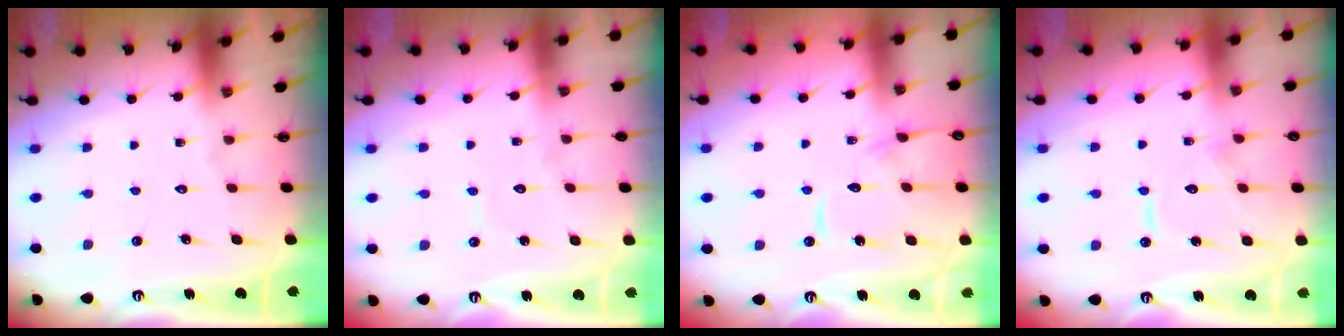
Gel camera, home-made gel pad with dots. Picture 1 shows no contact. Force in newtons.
{"total": 3.3, "press": 3.3, "slide": 0.1}
{"total": 11.8, "press": 11.7, "slide": 1.0}
{"total": 8.7, "press": 8.6, "slide": 0.7}